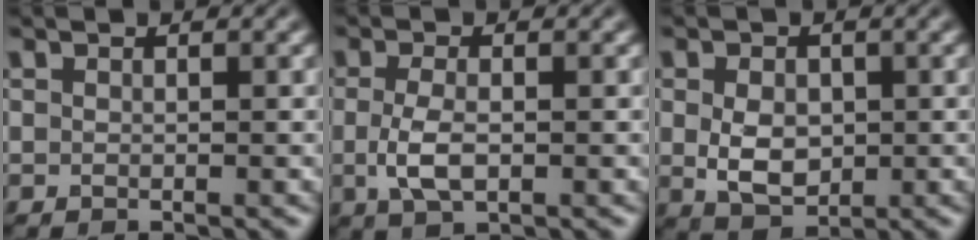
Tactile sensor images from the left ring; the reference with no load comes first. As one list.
[{"total": 3.0, "force": [-0.4, 1.3, 2.6], "torque": [-0.062, -0.006, -0.008]}, {"total": 3.8, "force": [-0.1, 2.7, 2.7], "torque": [-0.052, -0.005, 0.000]}]